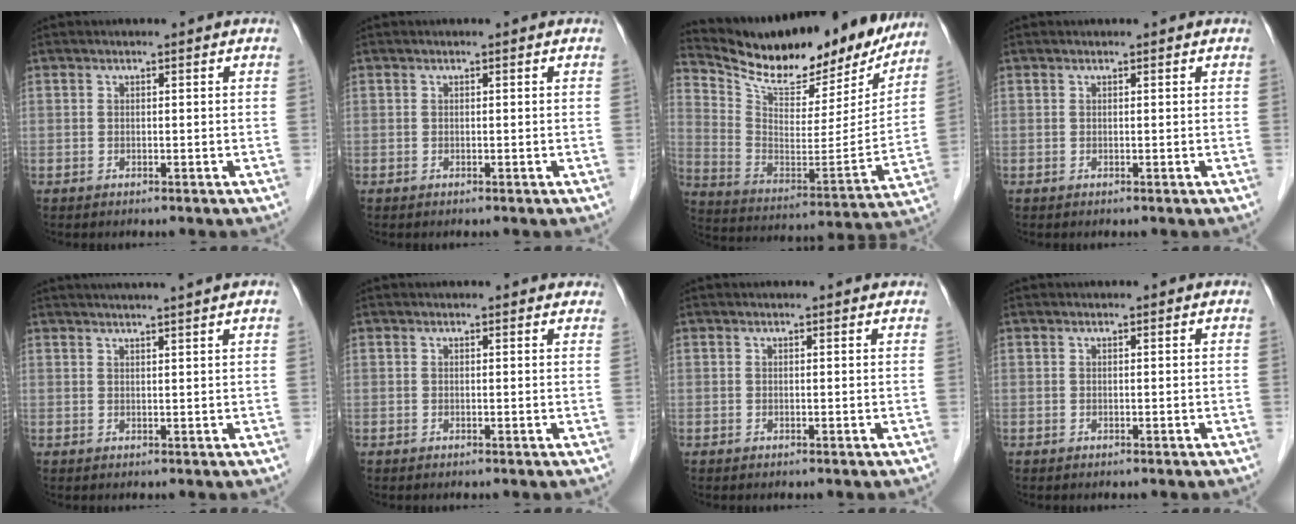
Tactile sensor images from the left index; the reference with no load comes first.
{"total": 0.0}
{"total": 22.6, "force": [20.4, 6.1, 7.6], "torque": [-0.136, -0.031, 0.310]}
{"total": 0.0}
{"total": 6.5, "force": [5.7, -1.2, 3.0], "torque": [-0.036, 0.019, 0.070]}
{"total": 4.9, "force": [4.5, 1.5, 1.4], "torque": [-0.010, 0.017, 0.040]}
{"total": 3.1, "force": [2.9, 0.7, 0.7], "torque": [-0.013, 0.017, 0.027]}
{"total": 0.0}